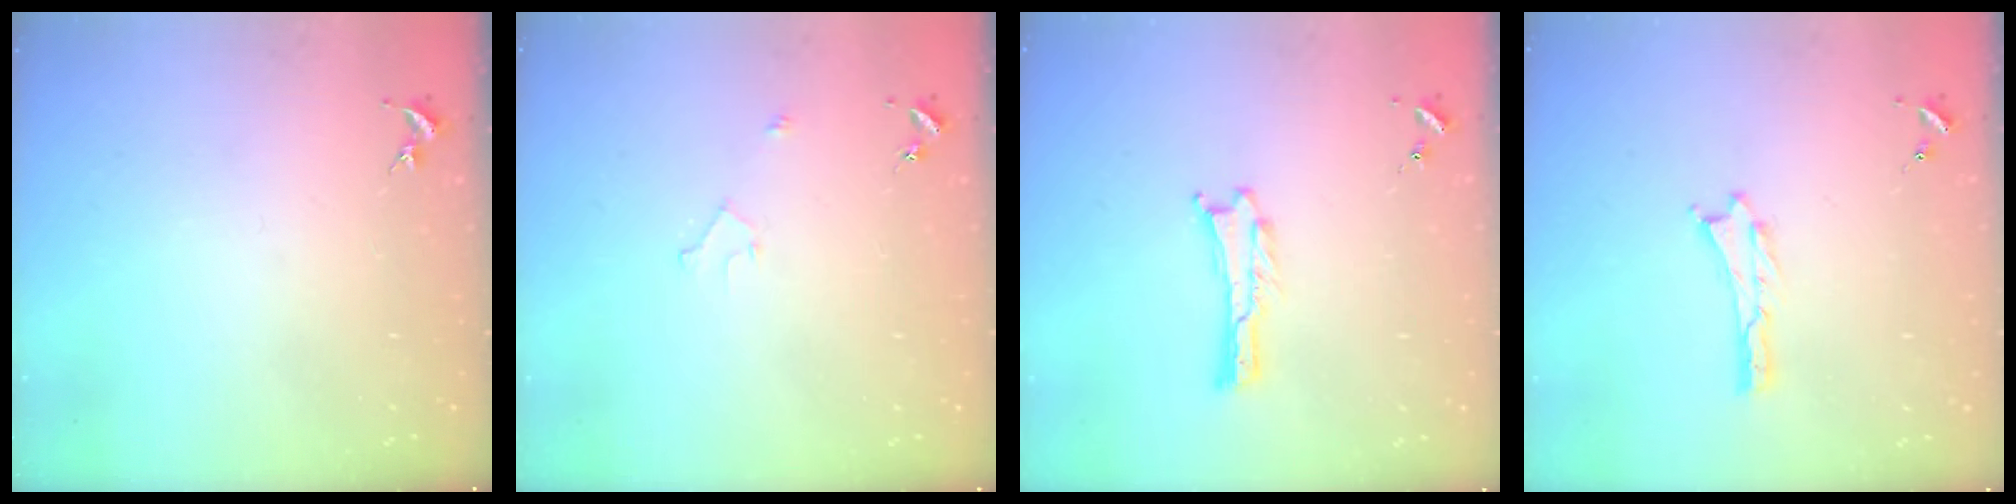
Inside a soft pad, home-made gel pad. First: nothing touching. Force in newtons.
{"total": 1.8, "press": 1.7, "slide": 0.2}
{"total": 0.0}
{"total": 0.0}